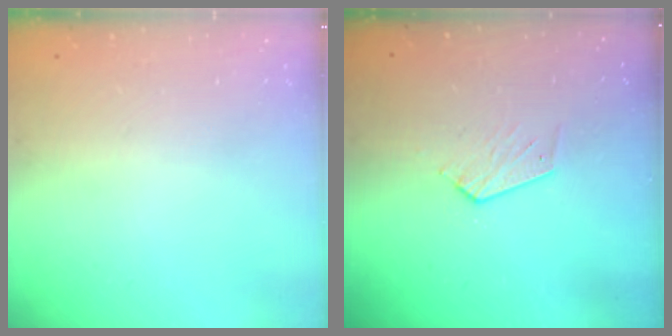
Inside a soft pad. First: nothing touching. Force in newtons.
{"total": 4.8, "press": 4.8, "slide": 0.5}